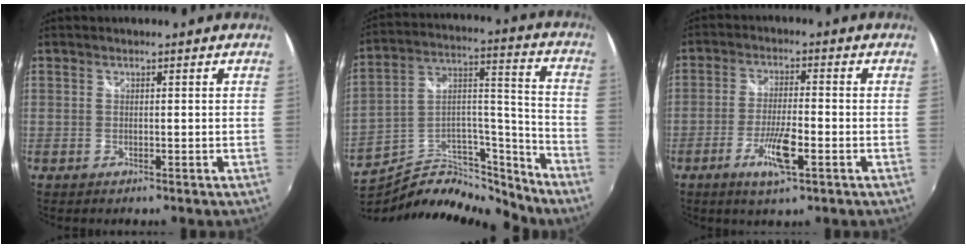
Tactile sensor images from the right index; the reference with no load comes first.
{"total": 17.4, "force": [-15.6, 5.2, 5.7], "torque": [-0.091, 0.043, -0.269]}
{"total": 7.7, "force": [-3.5, 1.4, 6.7], "torque": [-0.137, -0.009, -0.064]}